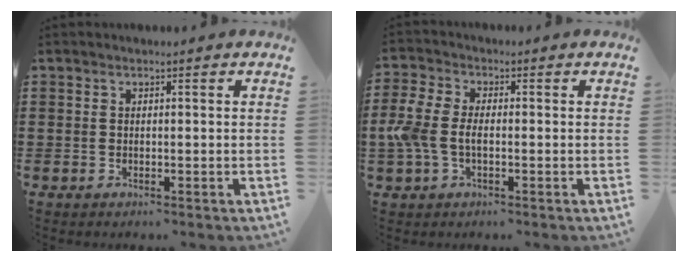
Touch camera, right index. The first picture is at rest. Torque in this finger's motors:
{"motor_torque": [0.74, 0.13, 0.46, 0.15]}